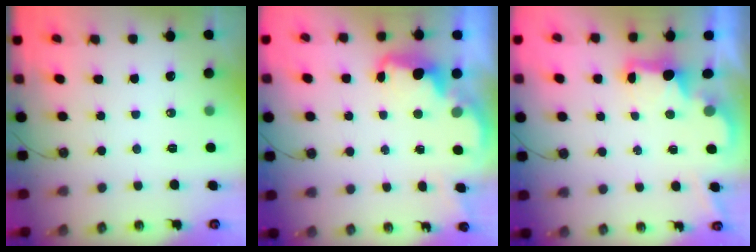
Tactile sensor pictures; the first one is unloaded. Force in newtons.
{"total": 2.6, "press": 2.5, "slide": 0.7}
{"total": 2.3, "press": 2.2, "slide": 0.7}